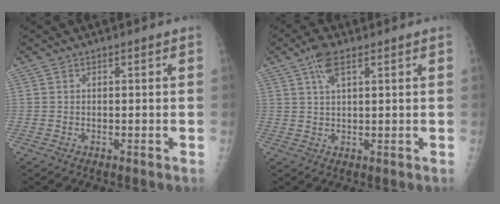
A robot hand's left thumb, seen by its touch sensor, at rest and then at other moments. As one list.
[{"total": 4.8, "force": [2.6, 1.8, 3.6], "torque": [-0.066, -0.001, 0.048]}]